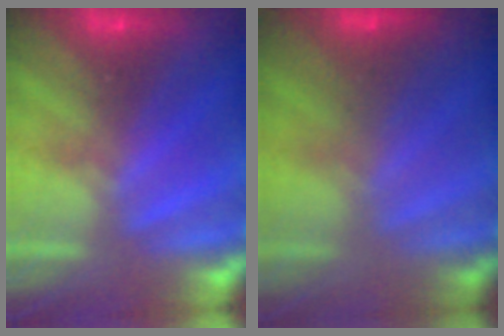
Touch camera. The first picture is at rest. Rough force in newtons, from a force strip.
{"total": 2.5}